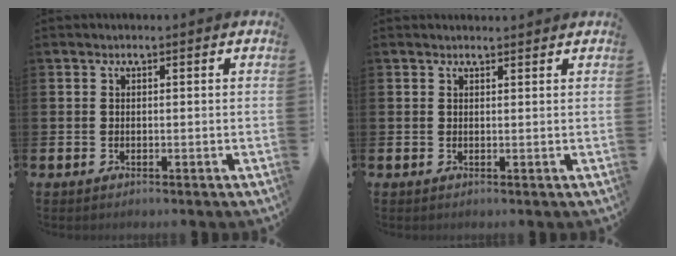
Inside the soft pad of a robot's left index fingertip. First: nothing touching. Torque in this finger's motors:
{"motor_torque": [-0.78, -1.37, -0.03, 0.00]}